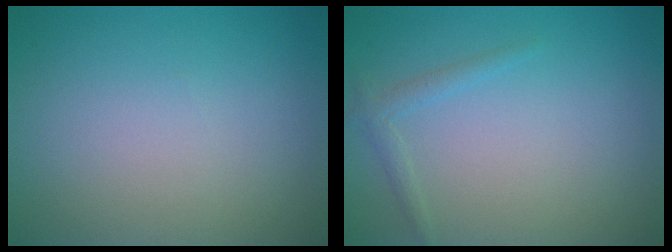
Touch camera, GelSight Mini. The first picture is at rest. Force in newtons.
{"total": 1.2, "press": 1.2, "slide": 0.1}